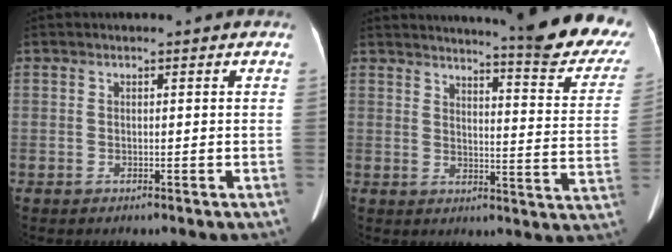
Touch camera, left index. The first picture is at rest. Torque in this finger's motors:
{"motor_torque": [0.94, -1.20, 0.15, 0.11]}